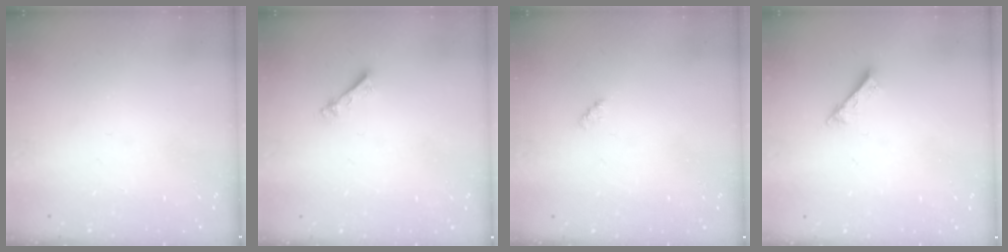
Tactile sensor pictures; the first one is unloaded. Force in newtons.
{"total": 2.4, "press": 2.4, "slide": 0.4}
{"total": 2.4, "press": 2.4, "slide": 0.4}
{"total": 2.5, "press": 2.5, "slide": 0.1}